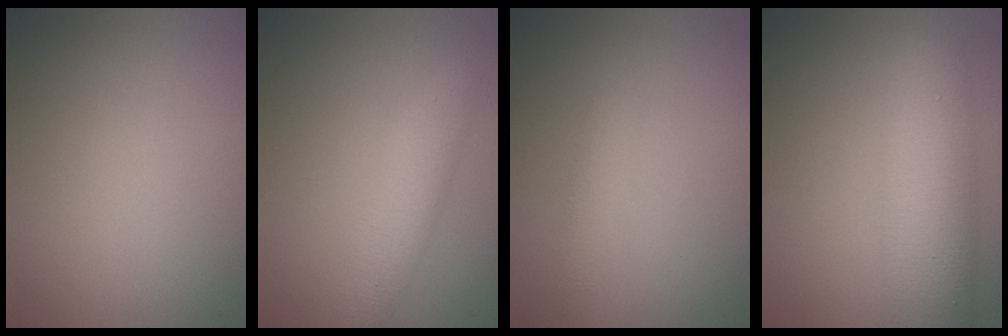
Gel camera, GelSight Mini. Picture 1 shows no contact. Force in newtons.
{"total": 2.9, "press": 2.9, "slide": 0.0}
{"total": 1.4, "press": 1.4, "slide": 0.0}
{"total": 6.5, "press": 6.5, "slide": 0.1}